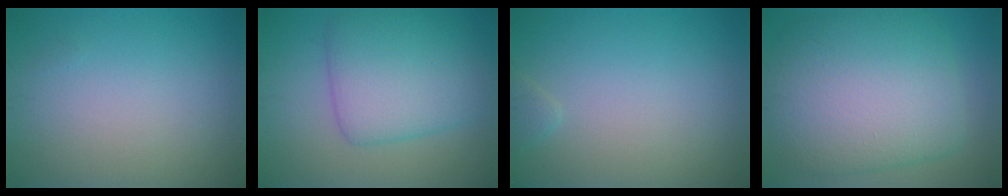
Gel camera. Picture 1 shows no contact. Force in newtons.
{"total": 6.8, "press": 6.8, "slide": 0.1}
{"total": 0.8, "press": 0.8, "slide": 0.1}
{"total": 11.1, "press": 11.1, "slide": 0.4}